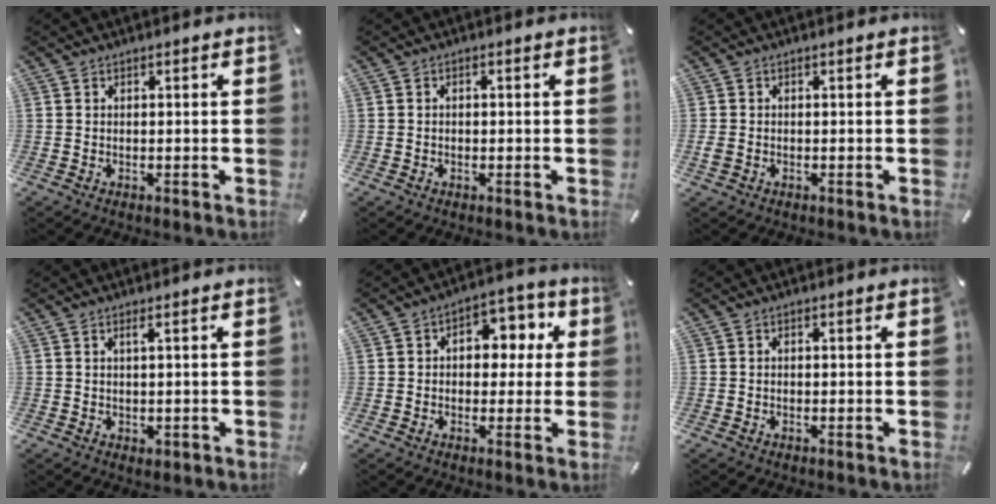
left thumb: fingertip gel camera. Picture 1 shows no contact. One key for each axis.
{"total": 1.0, "fx": -0.2, "fy": 0.6, "fz": 0.7, "tx": -0.013, "ty": 0.003, "tz": -0.005}
{"total": 1.4, "fx": -0.4, "fy": 1.1, "fz": 0.8, "tx": -0.019, "ty": 0.000, "tz": -0.009}
{"total": 1.5, "fx": 0.5, "fy": 0.6, "fz": 1.4, "tx": -0.026, "ty": 0.001, "tz": 0.008}
{"total": 7.6, "fx": 0.6, "fy": 5.9, "fz": 4.8, "tx": -0.057, "ty": 0.008, "tz": 0.003}
{"total": 0.6, "fx": -0.1, "fy": 0.4, "fz": 0.4, "tx": -0.009, "ty": 0.001, "tz": -0.004}